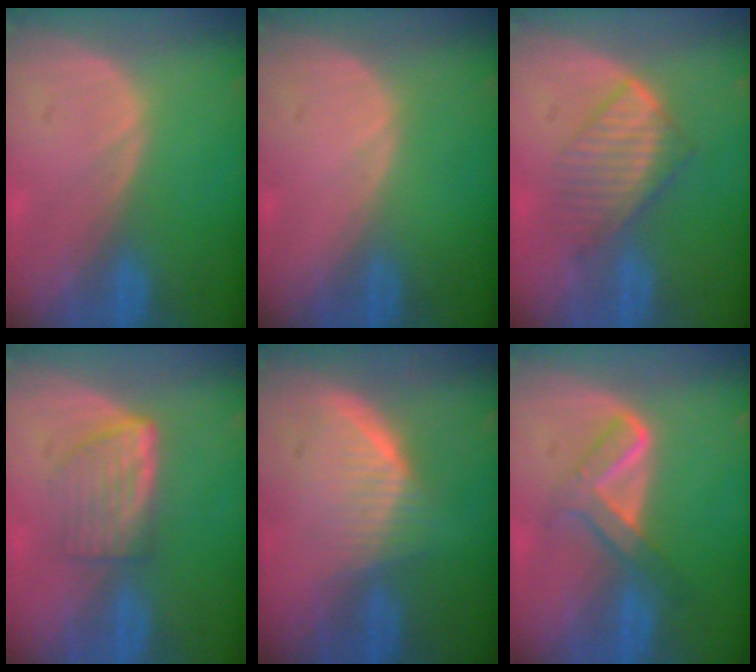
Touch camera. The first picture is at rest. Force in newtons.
{"total": 0.0}
{"total": 6.0, "press": 5.9, "slide": 1.1}
{"total": 6.0, "press": 5.4, "slide": 2.7}
{"total": 5.4, "press": 5.3, "slide": 1.4}
{"total": 5.3, "press": 5.2, "slide": 1.1}